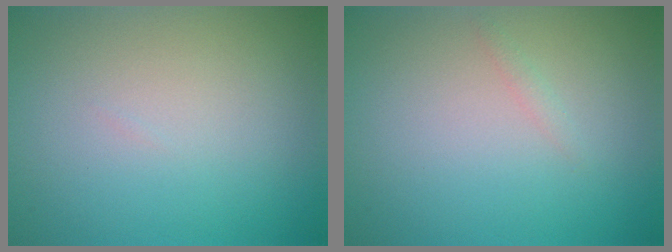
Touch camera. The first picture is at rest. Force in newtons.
{"total": 0.7, "press": 0.7, "slide": 0.0}